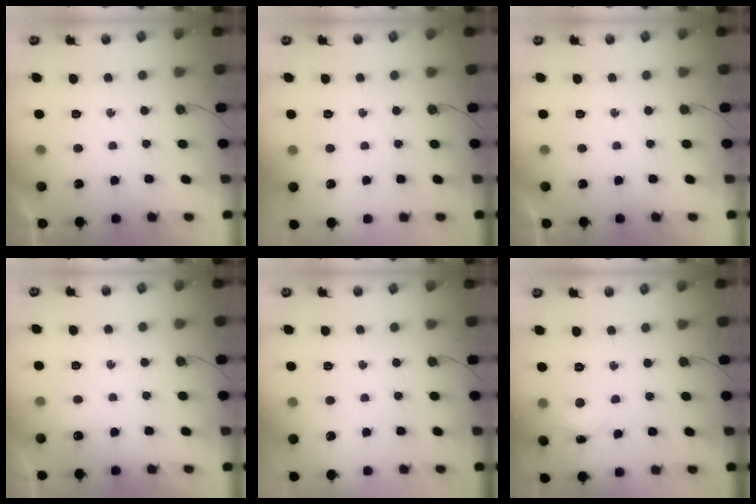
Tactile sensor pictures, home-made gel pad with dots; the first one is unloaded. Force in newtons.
{"total": 0.0}
{"total": 0.0}
{"total": 1.9, "press": 1.9, "slide": 0.3}
{"total": 0.0}
{"total": 4.7, "press": 4.6, "slide": 0.5}